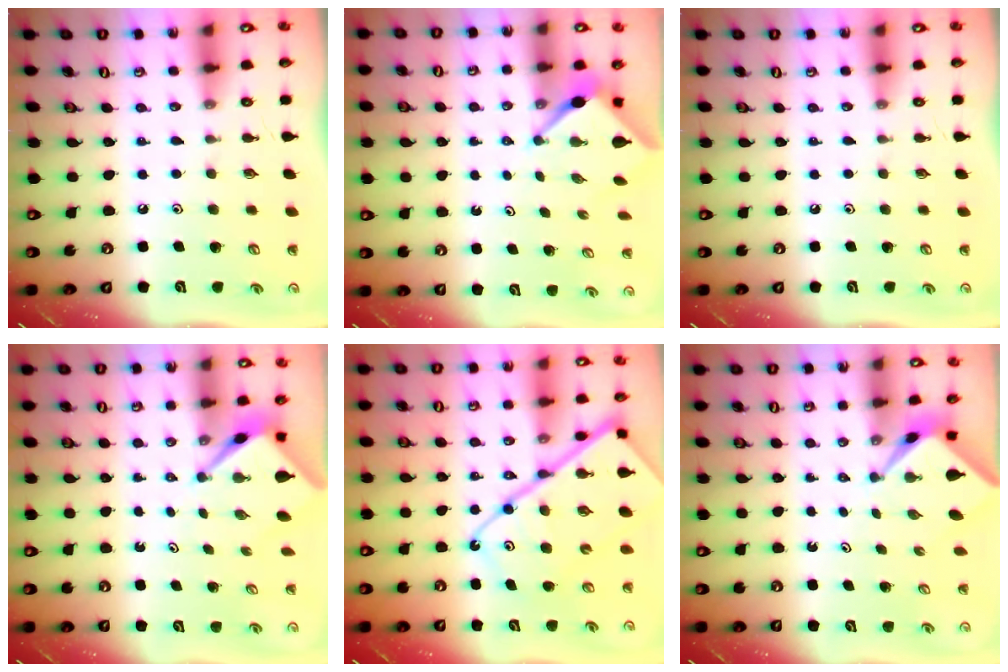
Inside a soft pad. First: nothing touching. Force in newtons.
{"total": 3.0, "press": 3.0, "slide": 0.2}
{"total": 0.0}
{"total": 3.1, "press": 3.1, "slide": 0.2}
{"total": 17.5, "press": 17.4, "slide": 1.8}
{"total": 1.6, "press": 1.5, "slide": 0.2}